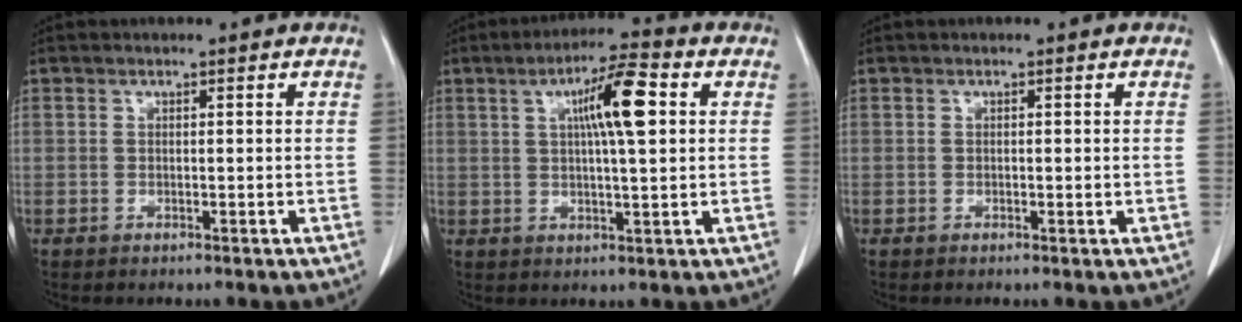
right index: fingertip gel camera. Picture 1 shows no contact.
{"total": 9.4, "force": [2.5, 1.1, 9.0], "torque": [-0.149, 0.014, 0.038]}
{"total": 0.9, "force": [-0.1, 0.3, 0.8], "torque": [-0.012, -0.001, 0.000]}